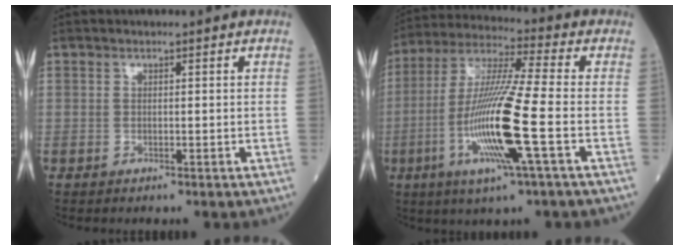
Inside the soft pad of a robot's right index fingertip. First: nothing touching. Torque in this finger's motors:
{"motor_torque": [1.27, -0.87, 1.05, 0.21]}